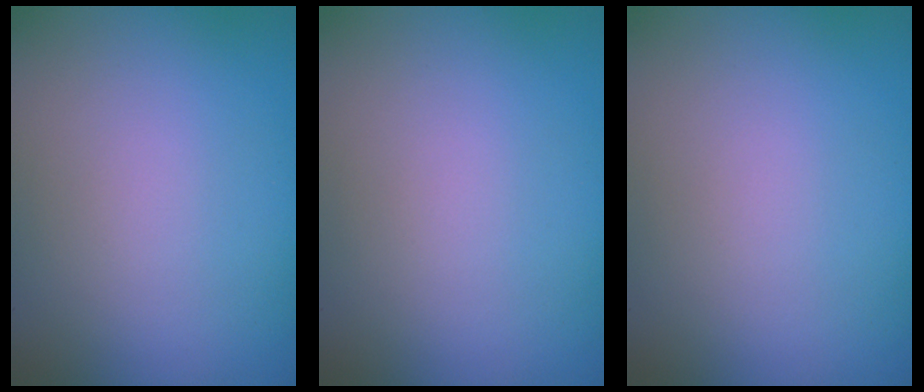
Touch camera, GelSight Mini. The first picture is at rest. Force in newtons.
{"total": 0.0}
{"total": 0.0}